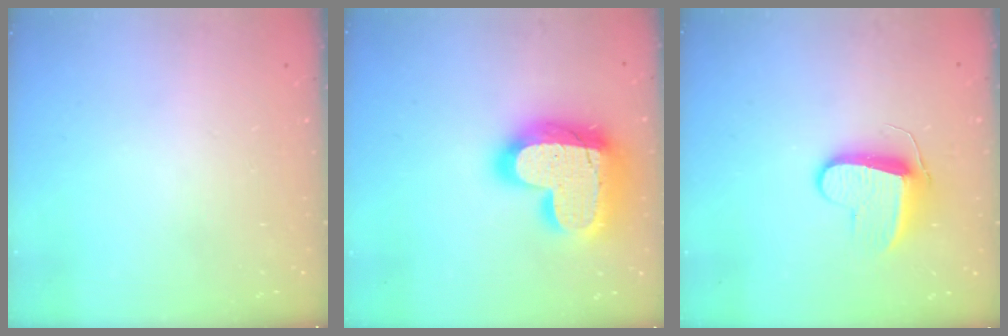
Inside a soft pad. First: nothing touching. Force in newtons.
{"total": 26.7, "press": 26.6, "slide": 1.8}
{"total": 9.0, "press": 9.0, "slide": 0.6}